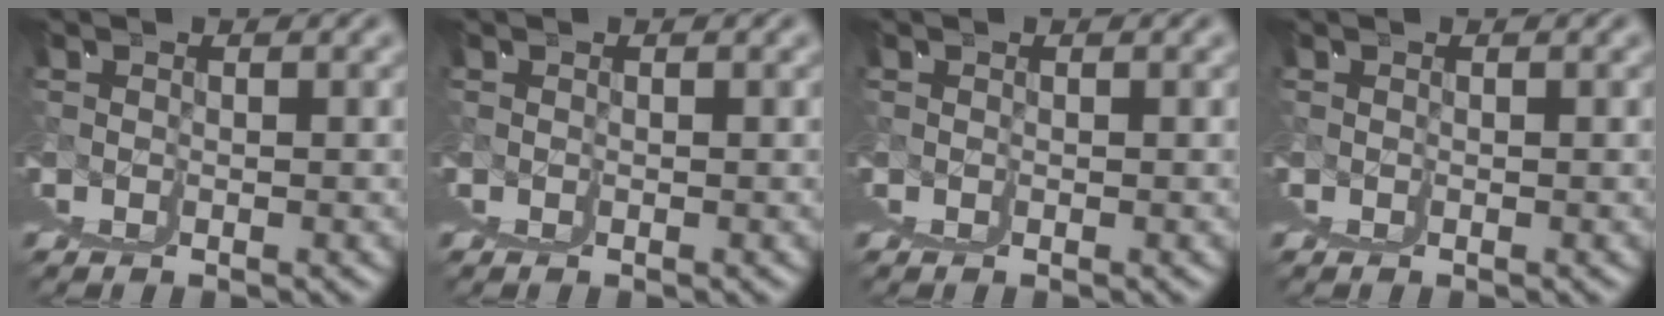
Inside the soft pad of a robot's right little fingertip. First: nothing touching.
{"total": 0.0}
{"total": 0.0}
{"total": 0.0}